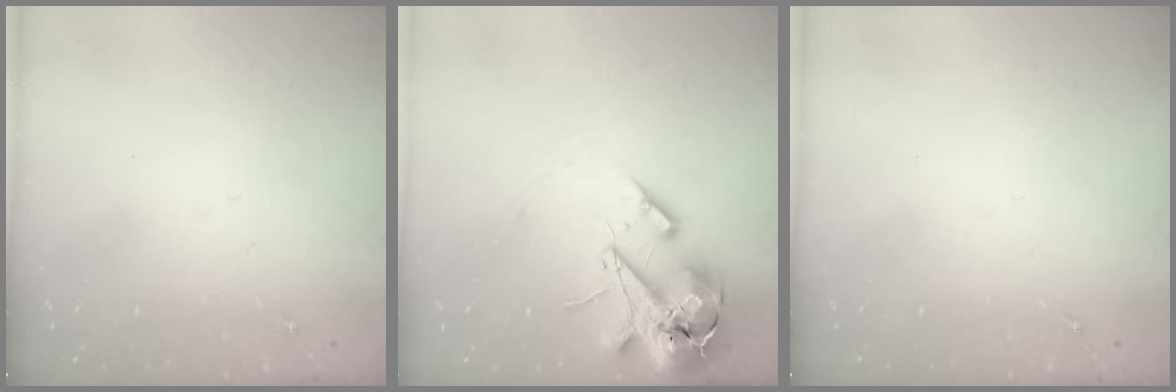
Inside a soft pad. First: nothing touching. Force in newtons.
{"total": 16.2, "press": 16.0, "slide": 2.7}
{"total": 0.0}